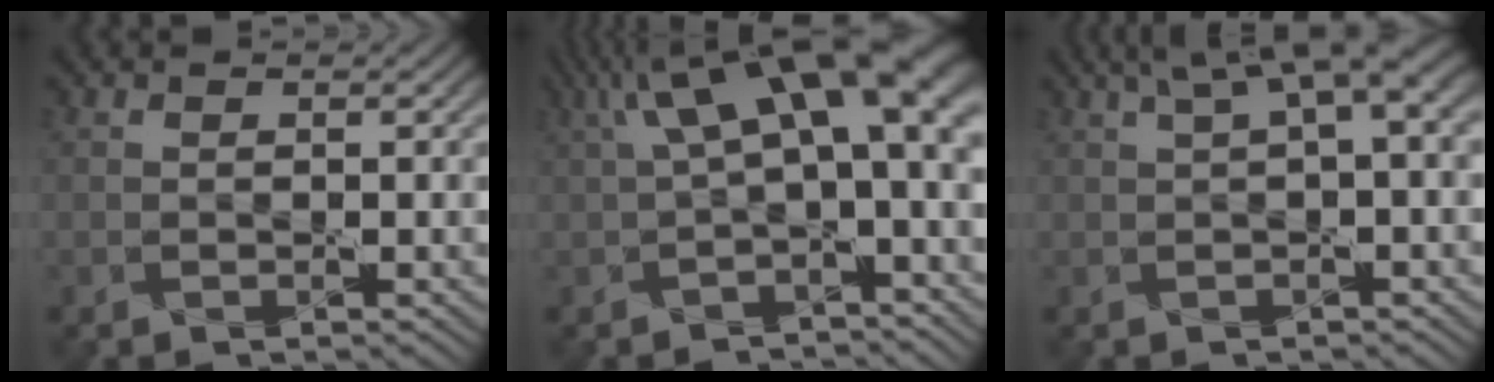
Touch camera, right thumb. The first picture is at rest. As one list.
[{"total": 12.7, "force": [3.1, 4.8, 11.3], "torque": [-0.177, 0.012, 0.056]}, {"total": 6.5, "force": [2.5, 1.5, 5.8], "torque": [-0.089, 0.025, 0.044]}]